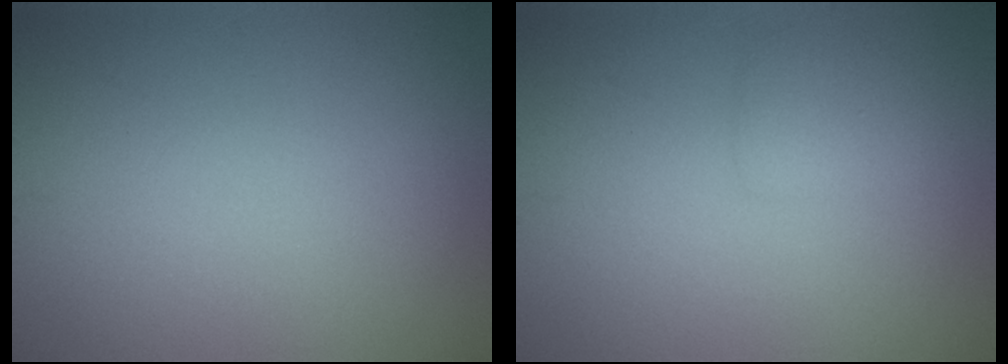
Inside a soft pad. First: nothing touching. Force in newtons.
{"total": 1.4, "press": 1.4, "slide": 0.1}